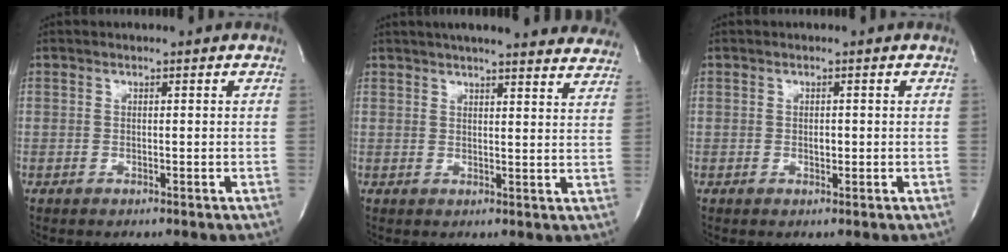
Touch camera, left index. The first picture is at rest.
{"total": 23.2, "force": [21.2, 3.1, 8.9], "torque": [-0.132, -0.020, 0.247]}
{"total": 0.9, "force": [-0.1, 0.5, 0.7], "torque": [-0.012, 0.000, -0.001]}